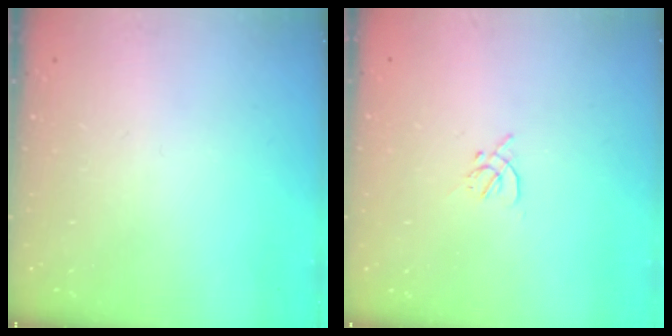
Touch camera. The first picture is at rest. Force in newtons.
{"total": 1.9, "press": 1.8, "slide": 0.5}